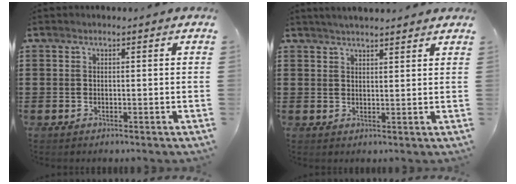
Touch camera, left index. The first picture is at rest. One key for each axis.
{"total": 2.4, "fx": 2.4, "fy": 0.2, "fz": 0.3, "tx": -0.013, "ty": -0.001, "tz": 0.046}